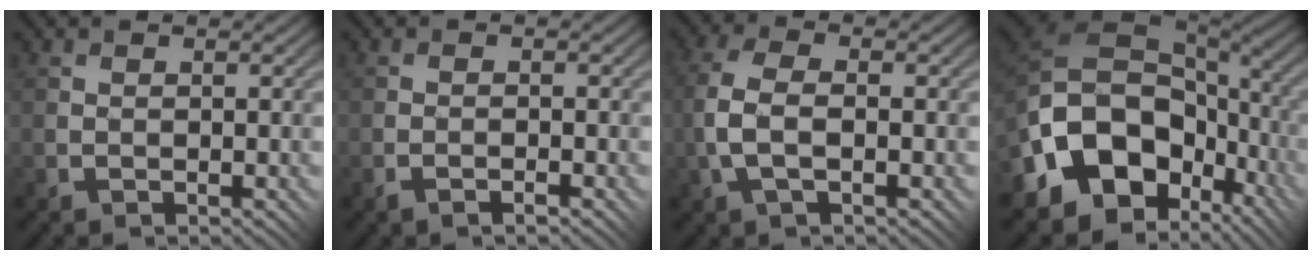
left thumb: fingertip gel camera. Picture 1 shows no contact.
{"total": 1.3, "force": [-1.1, 0.2, 0.7], "torque": [-0.011, 0.005, -0.023]}
{"total": 5.8, "force": [-1.0, 3.0, 4.9], "torque": [-0.121, 0.006, -0.024]}
{"total": 16.3, "force": [-4.3, 12.0, 10.1], "torque": [-0.216, -0.015, -0.079]}